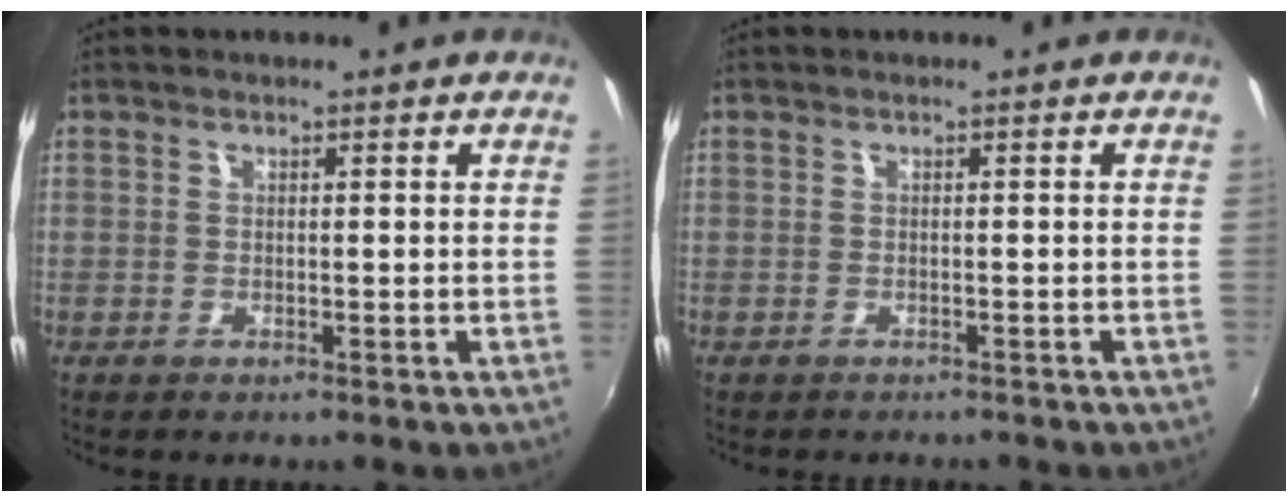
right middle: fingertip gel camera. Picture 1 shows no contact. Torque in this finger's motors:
{"motor_torque": [1.07, -1.07, 0.26, 0.10]}